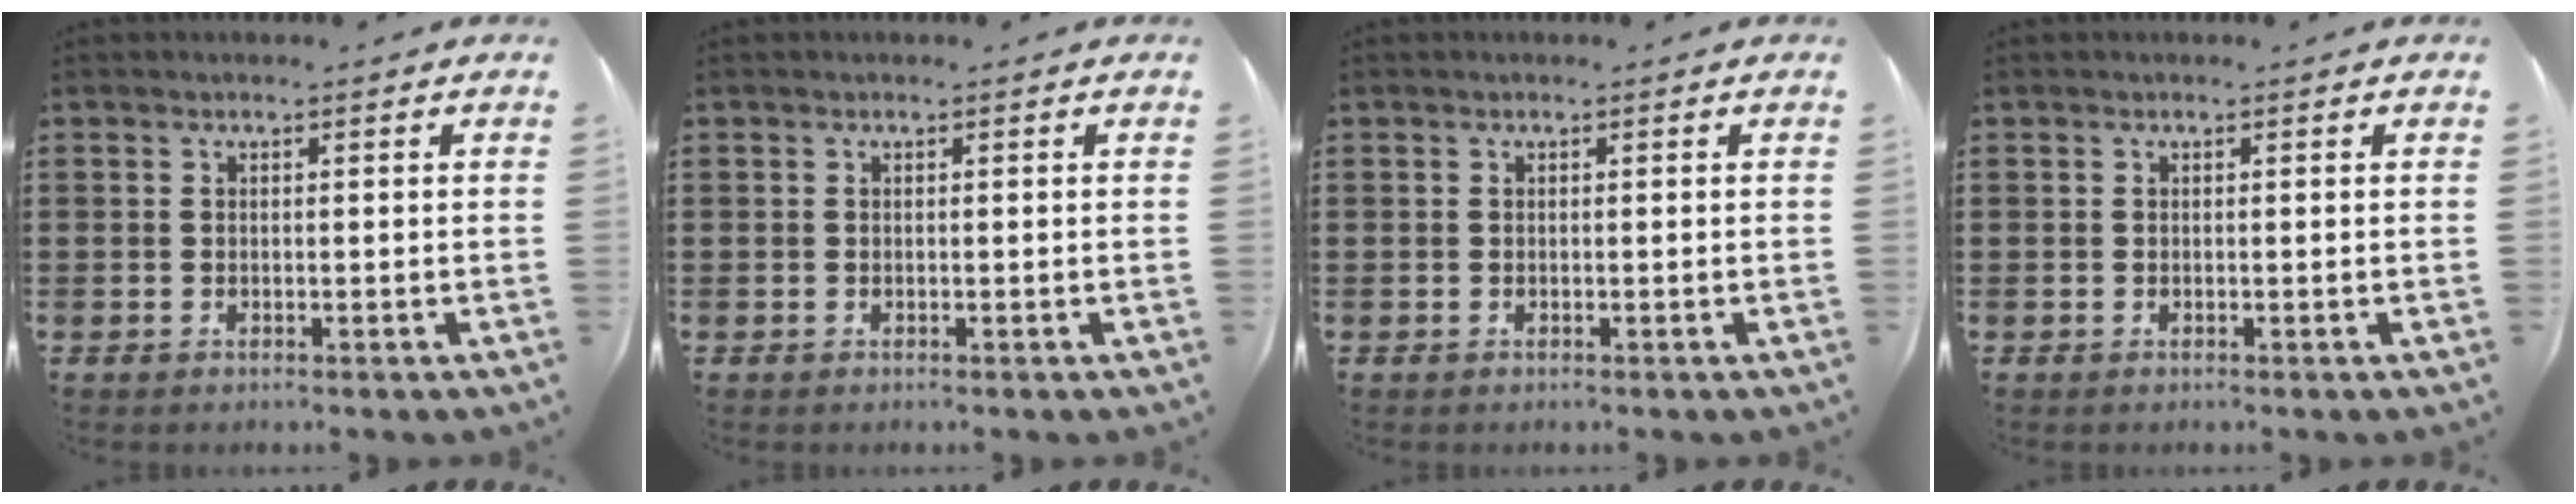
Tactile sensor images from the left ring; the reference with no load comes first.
{"total": 0.0}
{"total": 0.0}
{"total": 0.0}